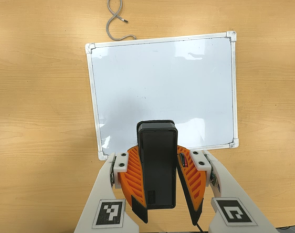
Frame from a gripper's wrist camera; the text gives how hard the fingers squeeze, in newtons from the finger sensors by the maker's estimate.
{"total": 11.1, "left": 10.2, "right": 12.0}